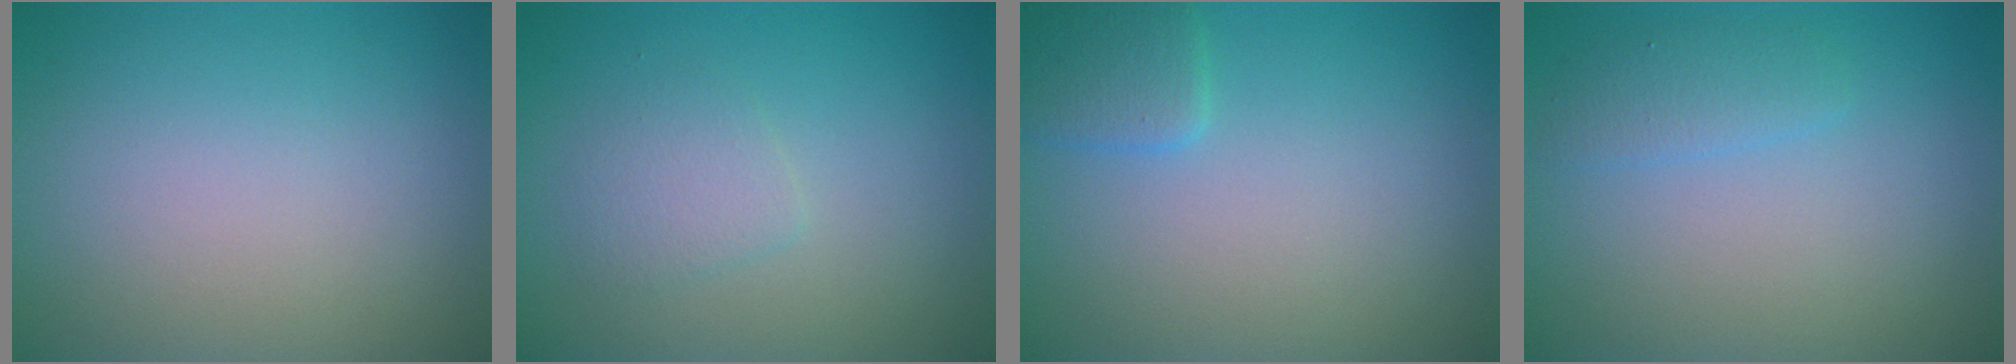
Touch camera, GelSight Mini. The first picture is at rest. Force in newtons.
{"total": 1.8, "press": 1.8, "slide": 0.0}
{"total": 2.1, "press": 2.1, "slide": 0.1}
{"total": 1.6, "press": 1.6, "slide": 0.1}